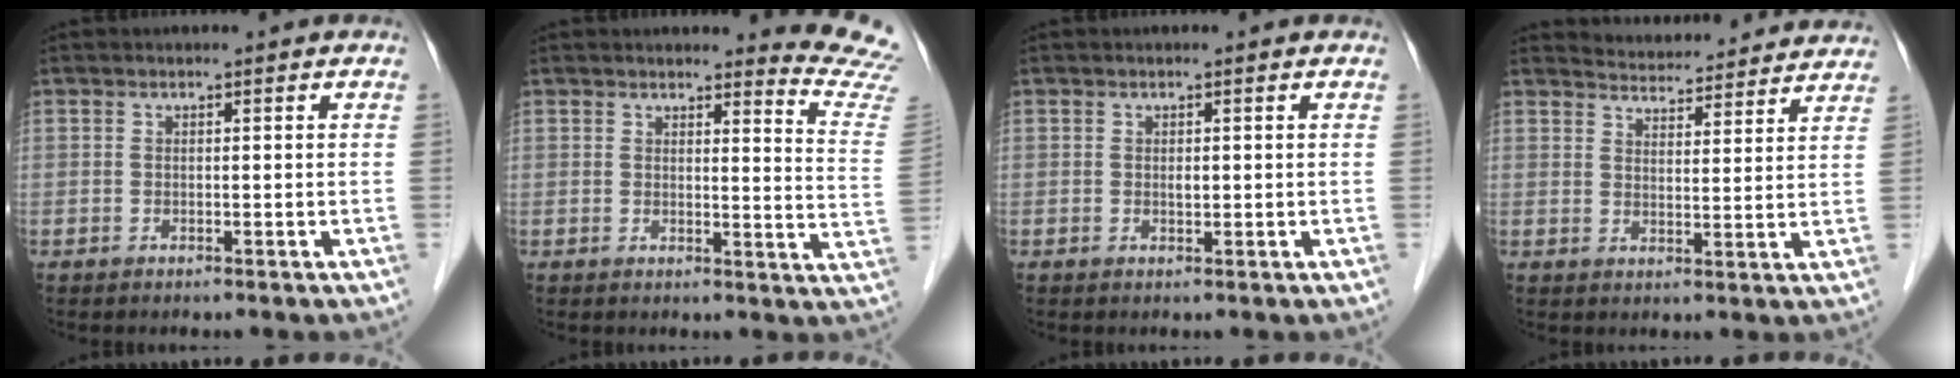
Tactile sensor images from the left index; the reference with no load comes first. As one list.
[{"total": 9.5, "force": [9.5, -0.9, 0.3], "torque": [0.006, -0.112, 0.077]}, {"total": 0.7, "force": [0.1, 0.4, 0.6], "torque": [-0.009, 0.000, 0.002]}, {"total": 13.2, "force": [12.8, 2.2, 2.2], "torque": [-0.019, 0.009, 0.153]}]